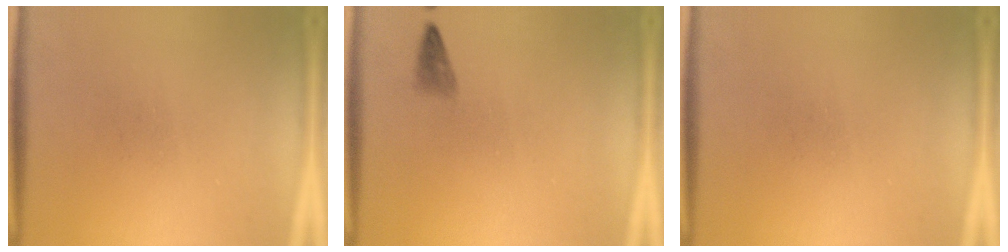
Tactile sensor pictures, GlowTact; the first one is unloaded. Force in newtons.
{"total": 1.2}
{"total": 0.0}